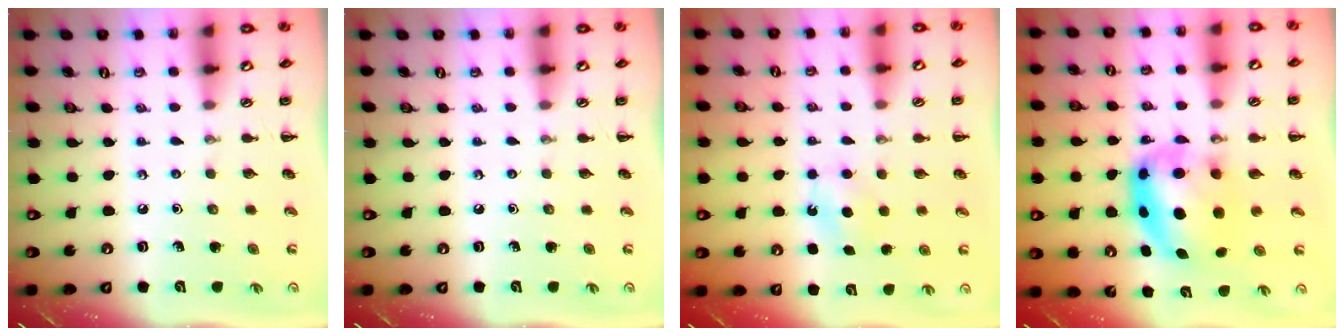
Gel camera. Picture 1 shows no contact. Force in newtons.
{"total": 0.0}
{"total": 5.3, "press": 5.1, "slide": 1.3}
{"total": 8.7, "press": 8.5, "slide": 2.0}